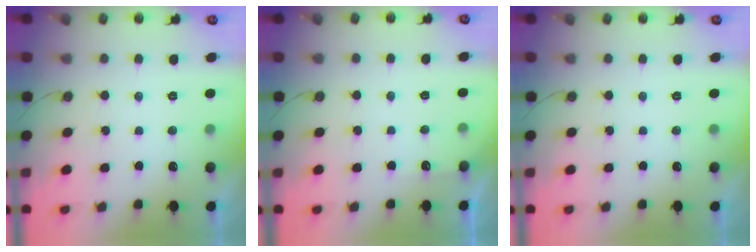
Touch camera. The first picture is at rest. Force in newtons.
{"total": 3.0, "press": 2.9, "slide": 0.4}
{"total": 0.0}